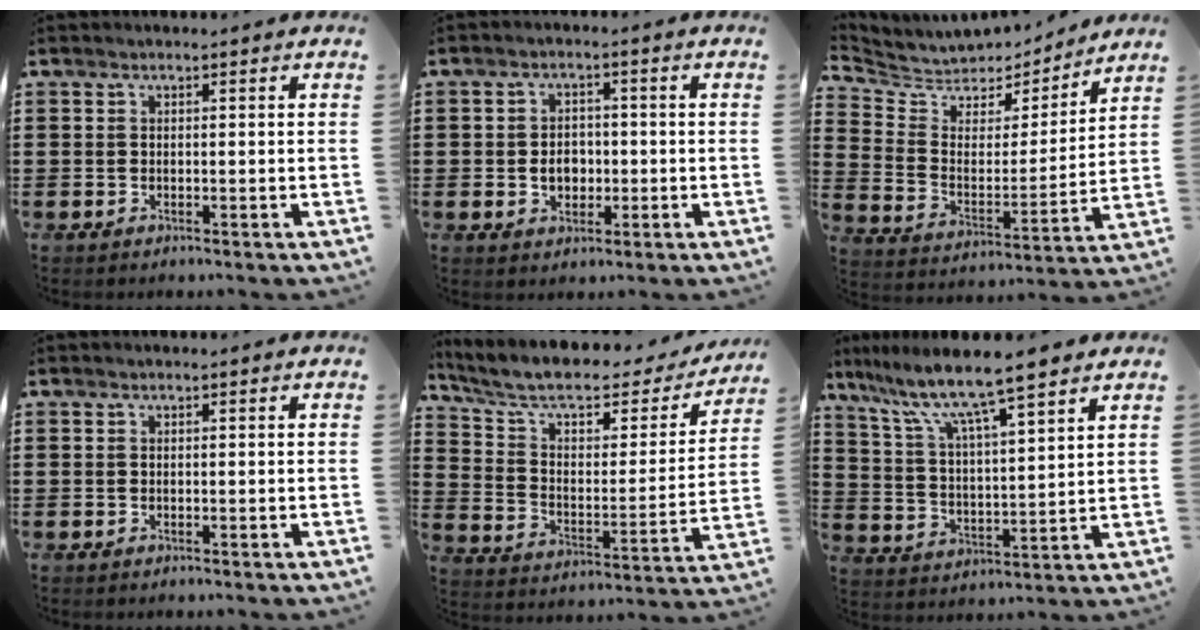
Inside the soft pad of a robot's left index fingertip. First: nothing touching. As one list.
[{"total": 3.8, "force": [-0.6, 2.8, 2.4], "torque": [-0.043, 0.002, -0.015]}, {"total": 5.5, "force": [5.2, 1.8, -0.3], "torque": [-0.034, -0.046, 0.084]}, {"total": 0.0}, {"total": 8.6, "force": [6.7, 2.7, 4.7], "torque": [-0.120, -0.036, 0.113]}, {"total": 8.5, "force": [7.0, 0.5, 4.8], "torque": [-0.120, -0.039, 0.116]}]